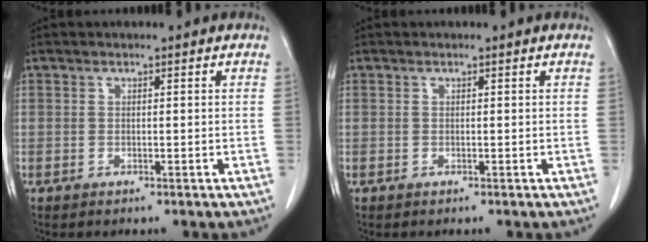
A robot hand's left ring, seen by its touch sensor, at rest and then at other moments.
{"total": 0.0}